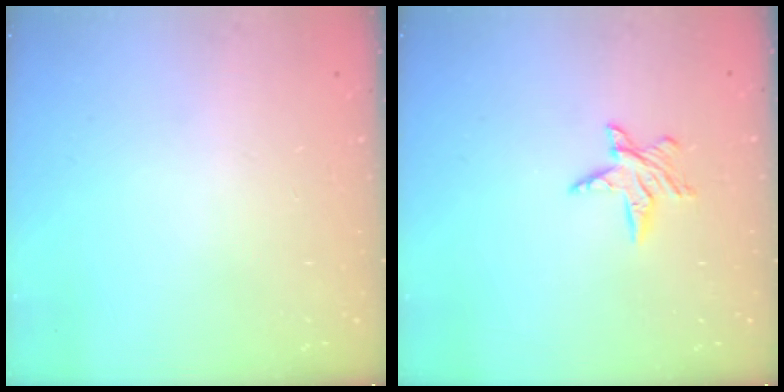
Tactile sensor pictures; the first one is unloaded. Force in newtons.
{"total": 5.6, "press": 5.6, "slide": 0.4}